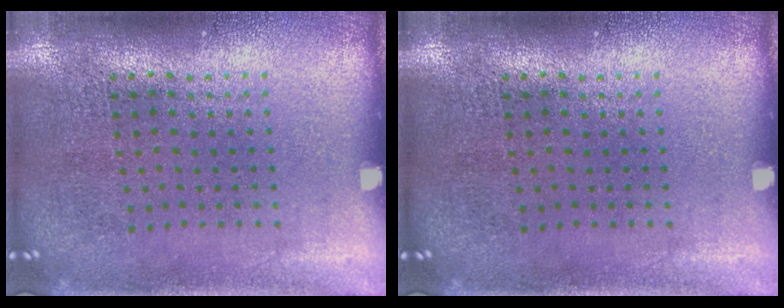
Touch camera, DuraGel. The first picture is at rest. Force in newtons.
{"total": 0.0}